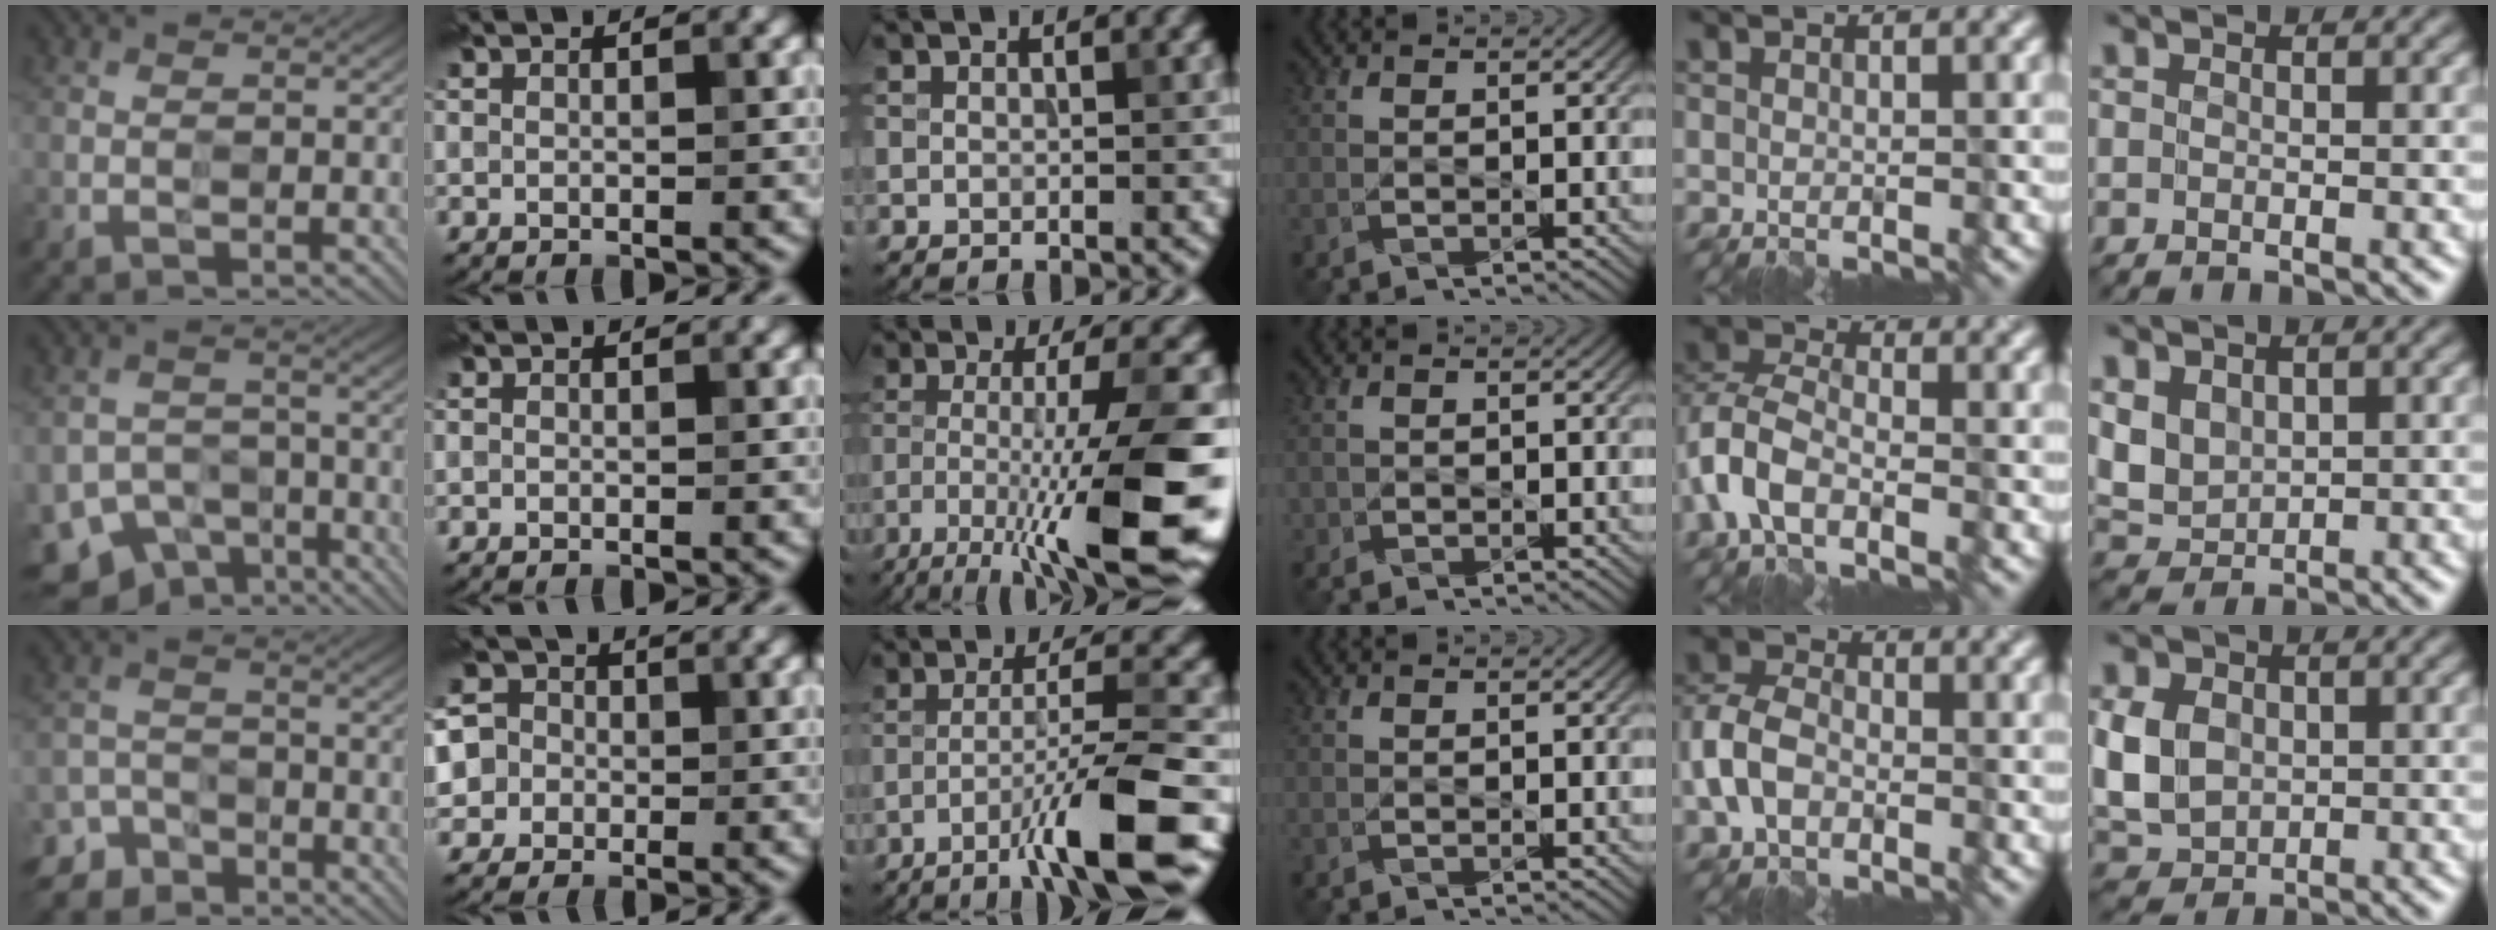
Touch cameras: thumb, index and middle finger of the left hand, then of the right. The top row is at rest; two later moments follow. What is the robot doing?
{"motion": "wipe", "object": "plastic plate"}